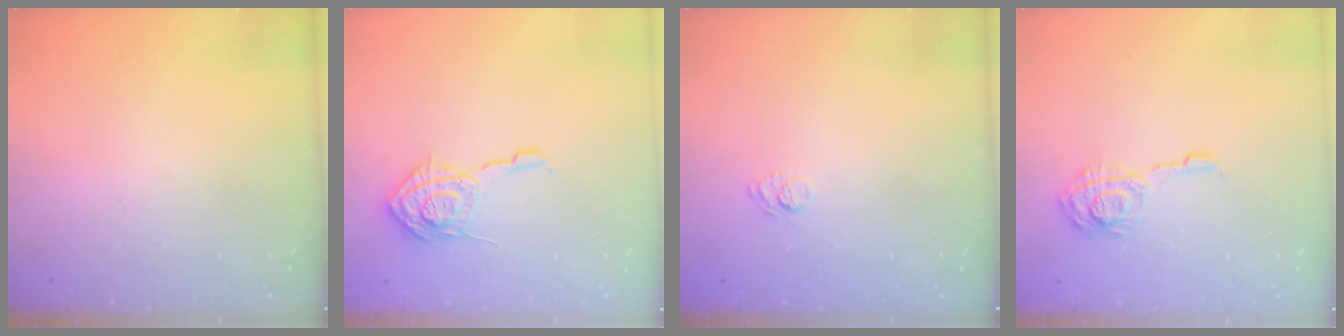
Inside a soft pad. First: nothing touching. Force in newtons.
{"total": 14.9, "press": 14.9, "slide": 0.5}
{"total": 6.6, "press": 6.5, "slide": 1.4}
{"total": 9.7, "press": 9.7, "slide": 0.5}